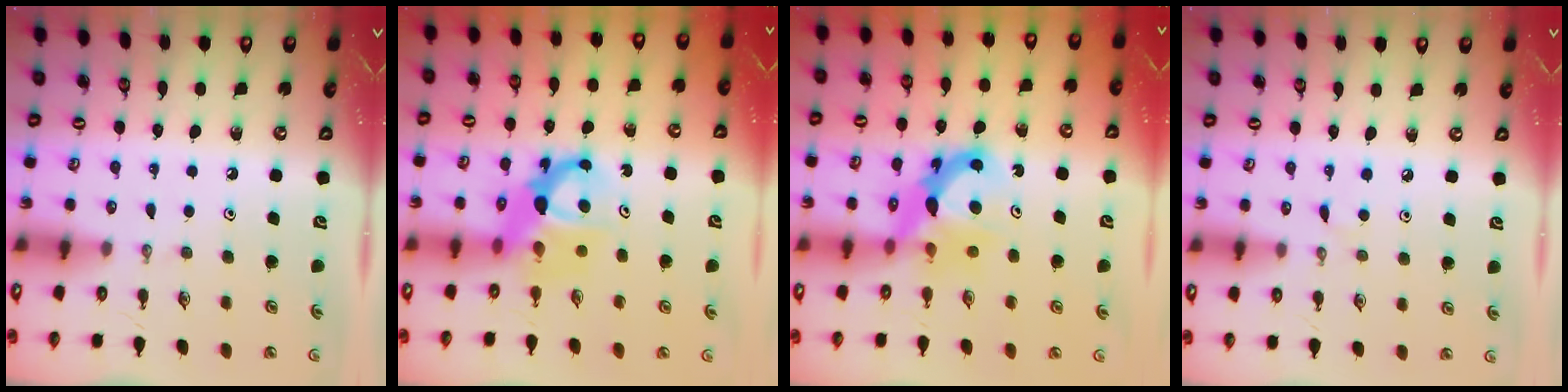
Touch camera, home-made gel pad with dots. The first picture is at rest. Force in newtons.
{"total": 7.8, "press": 7.7, "slide": 0.7}
{"total": 7.8, "press": 7.8, "slide": 0.7}
{"total": 2.1, "press": 2.1, "slide": 0.3}